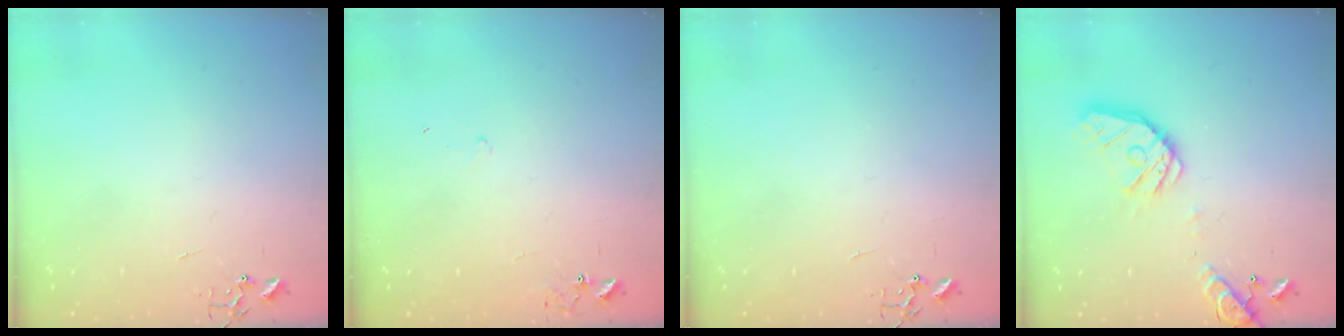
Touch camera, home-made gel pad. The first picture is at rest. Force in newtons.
{"total": 7.4, "press": 7.4, "slide": 0.5}
{"total": 0.0}
{"total": 16.9, "press": 16.7, "slide": 3.0}